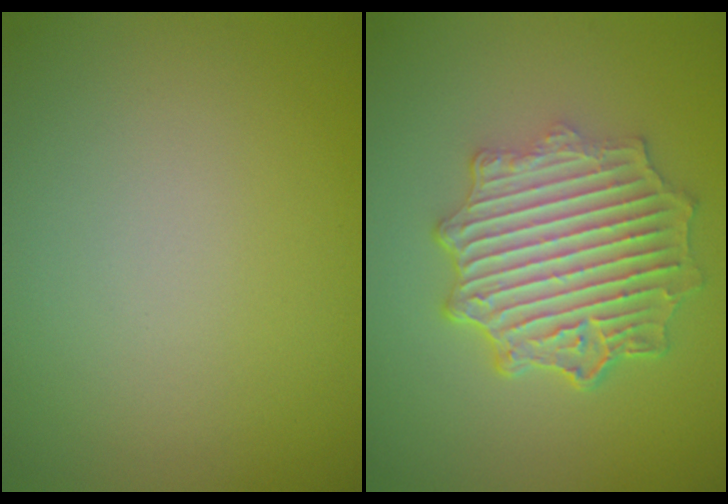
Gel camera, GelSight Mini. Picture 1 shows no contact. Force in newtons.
{"total": 6.6, "press": 5.2, "slide": 4.0}